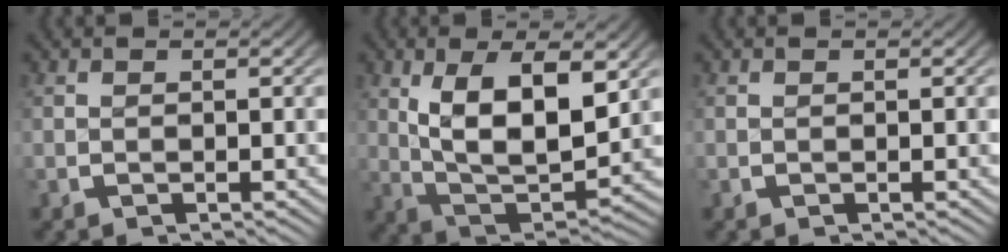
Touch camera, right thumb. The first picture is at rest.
{"total": 10.8, "force": [-0.1, 6.1, 9.0], "torque": [-0.182, -0.040, 0.020]}
{"total": 0.0}